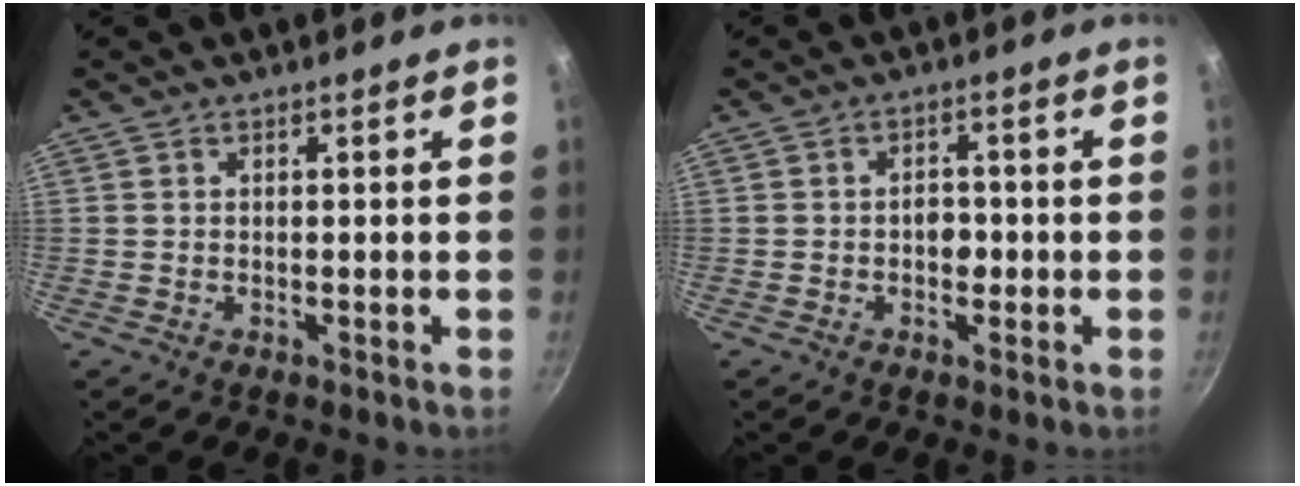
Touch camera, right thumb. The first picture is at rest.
{"total": 3.3, "force": [-0.6, 2.4, 2.2], "torque": [-0.015, 0.008, -0.011]}